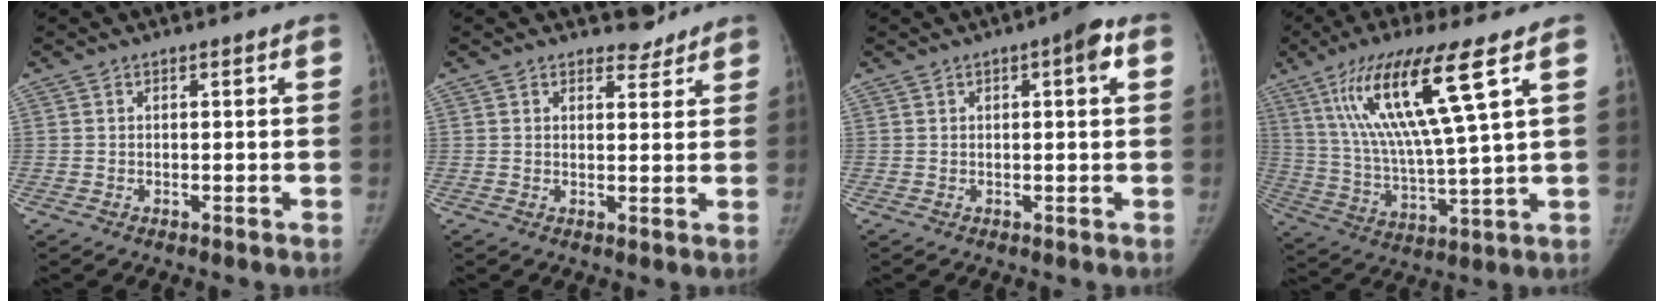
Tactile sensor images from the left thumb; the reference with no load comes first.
{"total": 2.9, "force": [2.6, 1.1, 0.0], "torque": [0.015, -0.021, 0.033]}
{"total": 3.9, "force": [1.2, 0.8, 3.6], "torque": [-0.047, 0.004, 0.013]}
{"total": 18.4, "force": [8.5, 1.4, 16.3], "torque": [-0.322, -0.030, 0.156]}